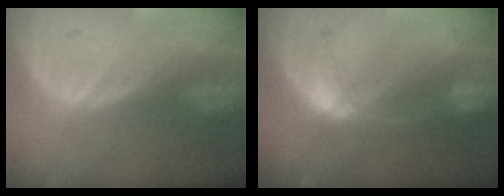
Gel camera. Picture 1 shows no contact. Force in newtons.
{"total": 7.5, "press": 6.6, "slide": 3.7}